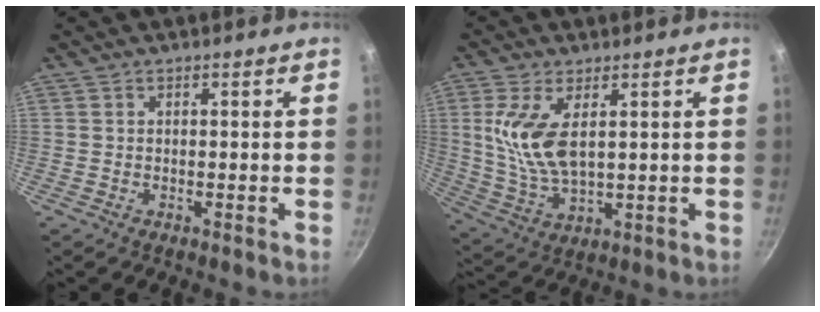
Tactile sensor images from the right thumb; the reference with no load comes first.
{"total": 11.2, "force": [2.8, 5.5, 9.4], "torque": [-0.186, -0.018, 0.065]}